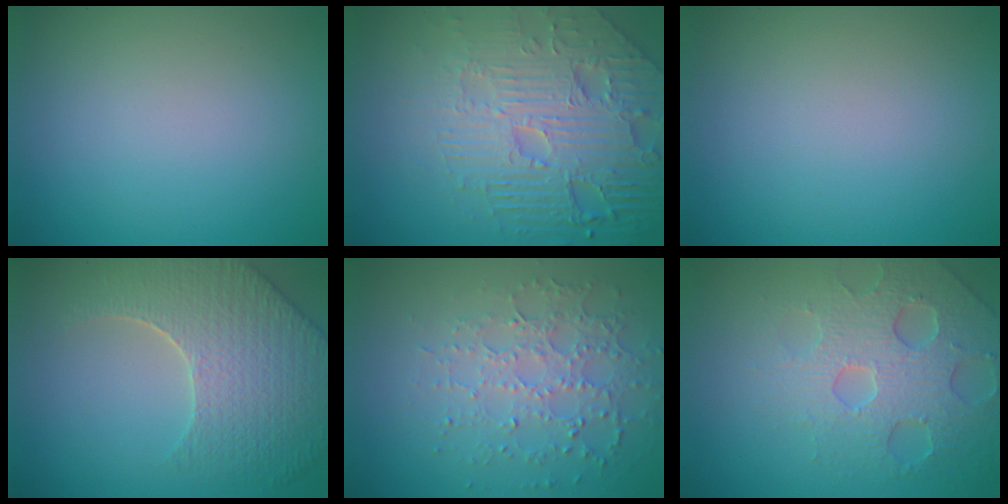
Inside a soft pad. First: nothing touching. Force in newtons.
{"total": 8.7, "press": 6.1, "slide": 6.2}
{"total": 0.0}
{"total": 7.2, "press": 5.6, "slide": 4.6}
{"total": 3.8, "press": 3.4, "slide": 1.7}
{"total": 4.7, "press": 4.6, "slide": 1.0}